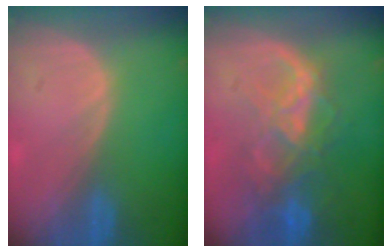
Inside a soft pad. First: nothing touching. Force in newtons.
{"total": 8.8, "press": 7.5, "slide": 4.7}